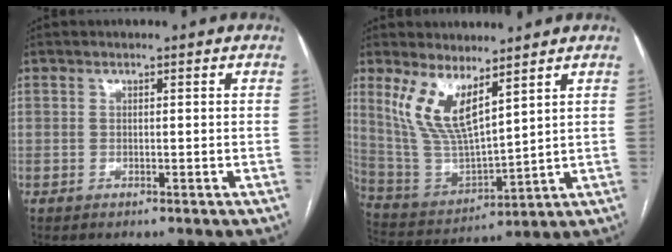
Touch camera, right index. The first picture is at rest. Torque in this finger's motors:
{"motor_torque": [0.44, 0.34, 0.31, 0.16]}